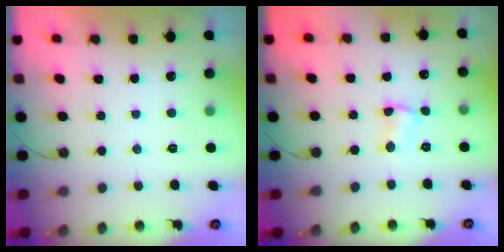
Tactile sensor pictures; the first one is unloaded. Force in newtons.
{"total": 2.7, "press": 2.7, "slide": 0.5}